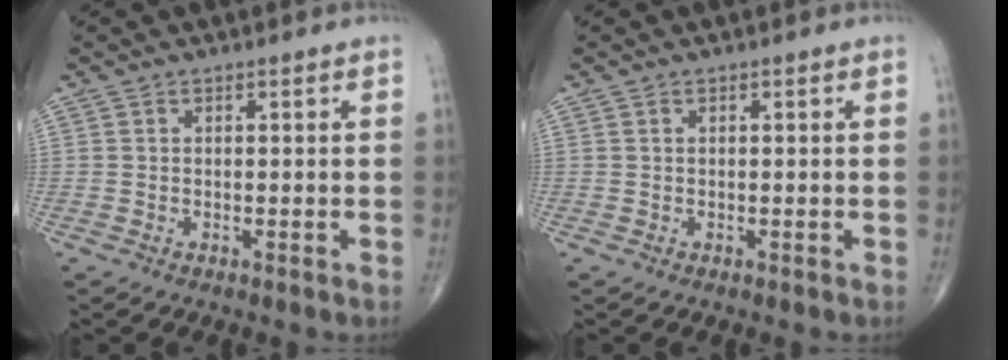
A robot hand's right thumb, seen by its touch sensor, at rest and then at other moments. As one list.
[{"total": 0.0}]